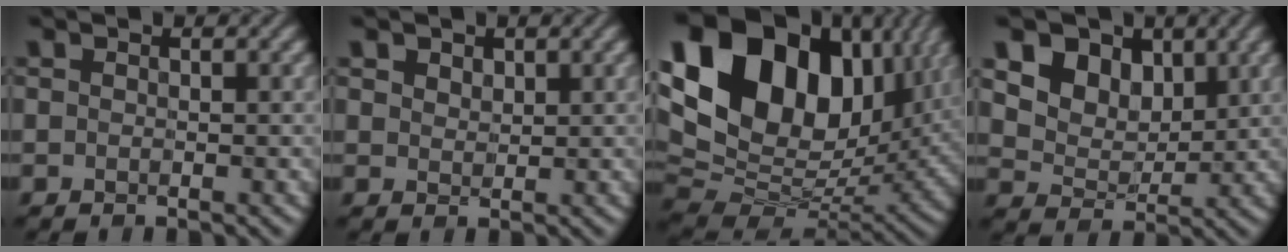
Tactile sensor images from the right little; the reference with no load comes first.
{"total": 1.7, "force": [1.0, 1.2, 0.7], "torque": [-0.026, -0.003, 0.029]}
{"total": 19.2, "force": [6.9, 12.6, 12.7], "torque": [-0.268, 0.049, 0.126]}
{"total": 8.4, "force": [4.3, 6.0, 4.0], "torque": [-0.108, -0.003, 0.086]}